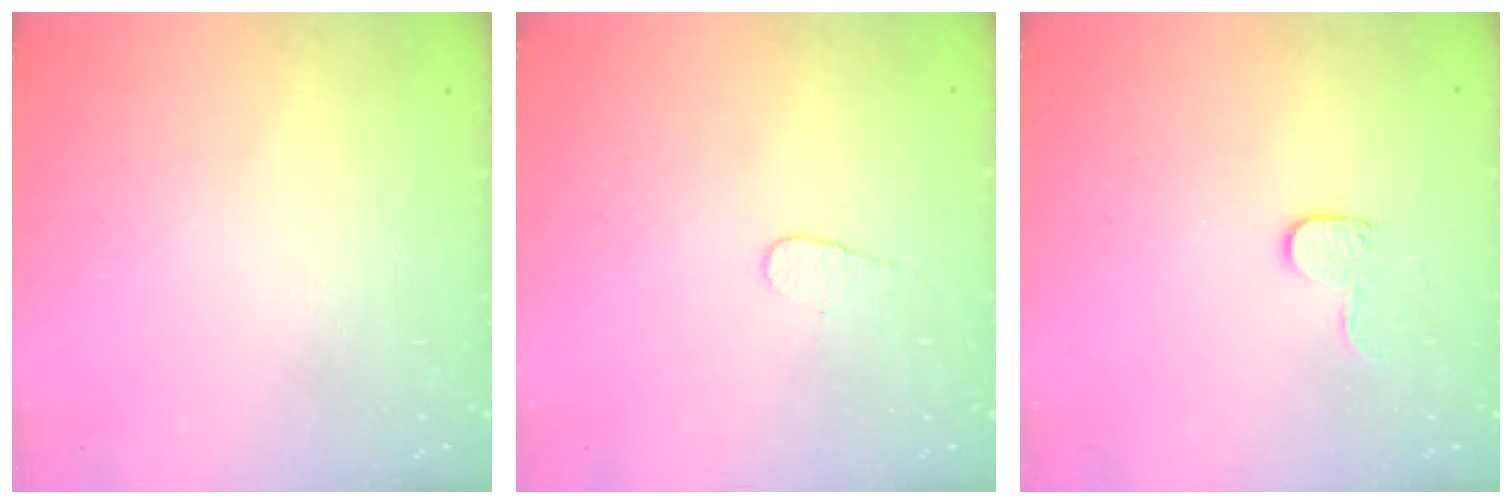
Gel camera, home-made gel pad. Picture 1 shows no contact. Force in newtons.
{"total": 3.7, "press": 3.7, "slide": 0.4}
{"total": 6.7, "press": 6.7, "slide": 0.6}